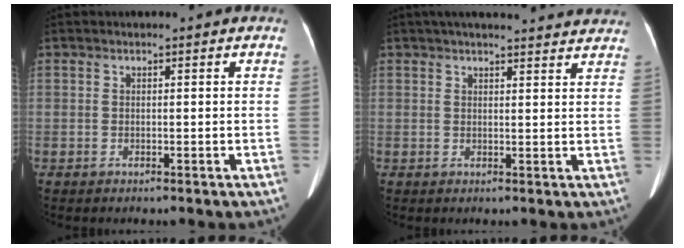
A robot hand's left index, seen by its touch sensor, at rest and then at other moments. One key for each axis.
{"total": 18.5, "fx": 16.9, "fy": 2.7, "fz": 6.9, "tx": -0.088, "ty": 0.035, "tz": 0.206}